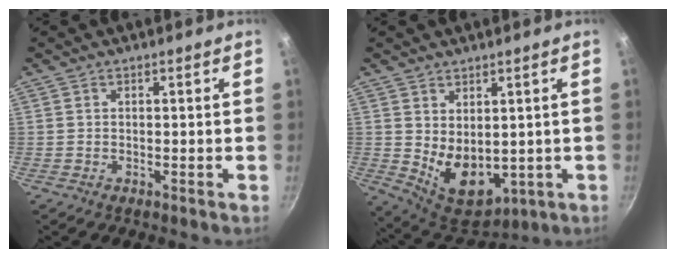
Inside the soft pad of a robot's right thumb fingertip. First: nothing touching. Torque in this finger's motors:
{"motor_torque": [-0.30, 0.64, 0.08, 0.03, 0.30]}